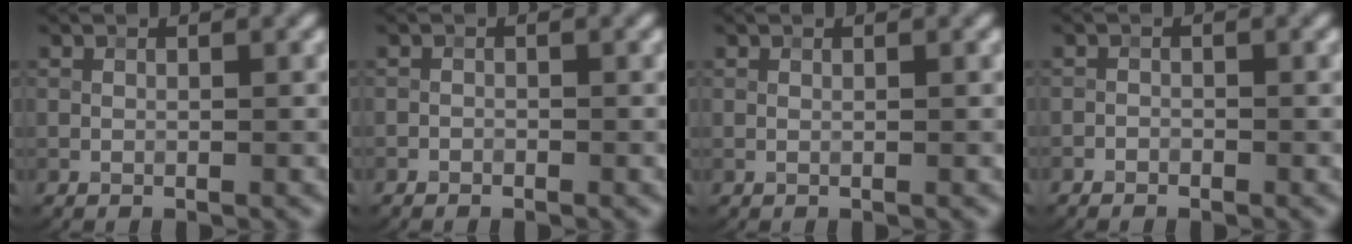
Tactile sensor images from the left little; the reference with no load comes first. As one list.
[{"total": 0.9, "force": [-0.7, 0.5, 0.0], "torque": [0.003, 0.000, -0.011]}, {"total": 0.0}, {"total": 1.2, "force": [-1.0, 0.6, 0.1], "torque": [0.000, 0.005, -0.017]}]